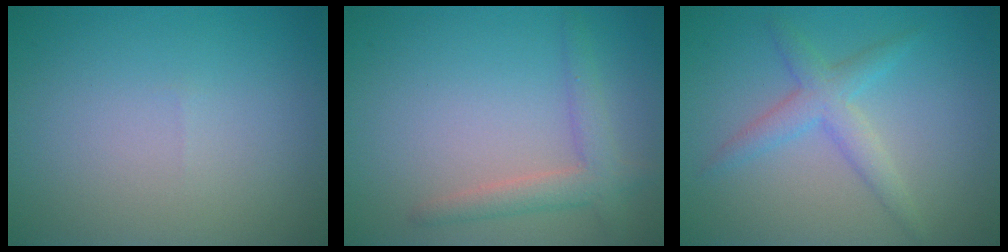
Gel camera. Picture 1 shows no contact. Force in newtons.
{"total": 2.7, "press": 2.7, "slide": 0.2}
{"total": 2.9, "press": 2.9, "slide": 0.1}